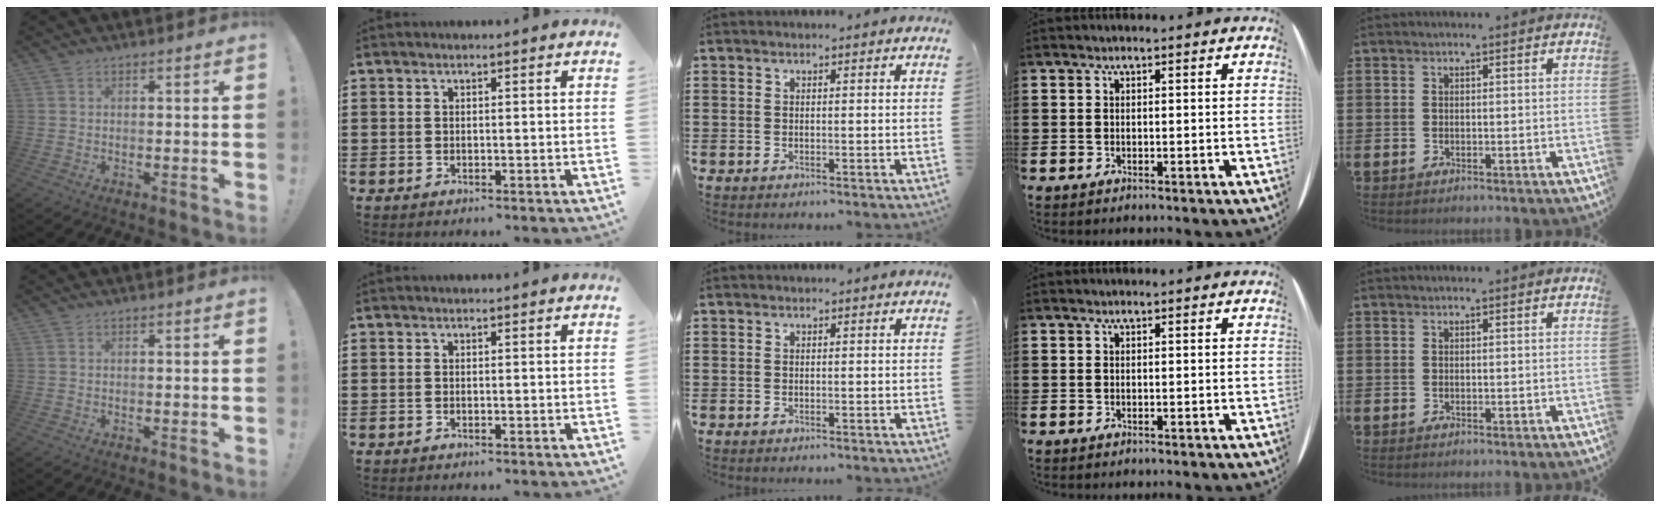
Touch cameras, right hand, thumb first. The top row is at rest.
{}